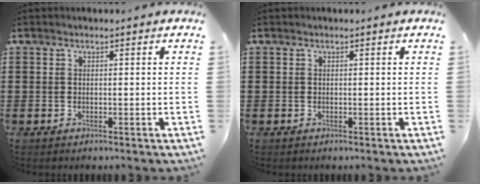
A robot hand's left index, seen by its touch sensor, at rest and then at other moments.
{"total": 0.0}